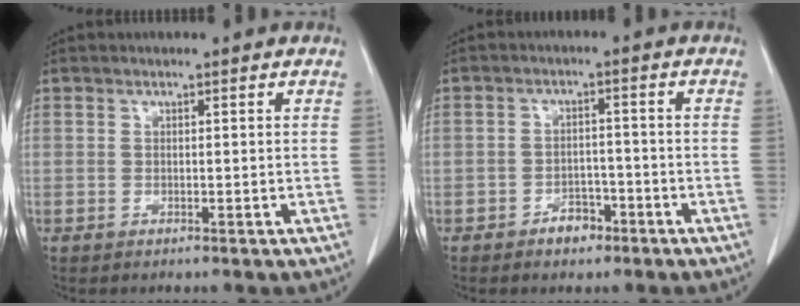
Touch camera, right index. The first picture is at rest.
{"total": 3.5, "force": [-2.3, 2.2, 1.5], "torque": [-0.016, 0.008, -0.031]}